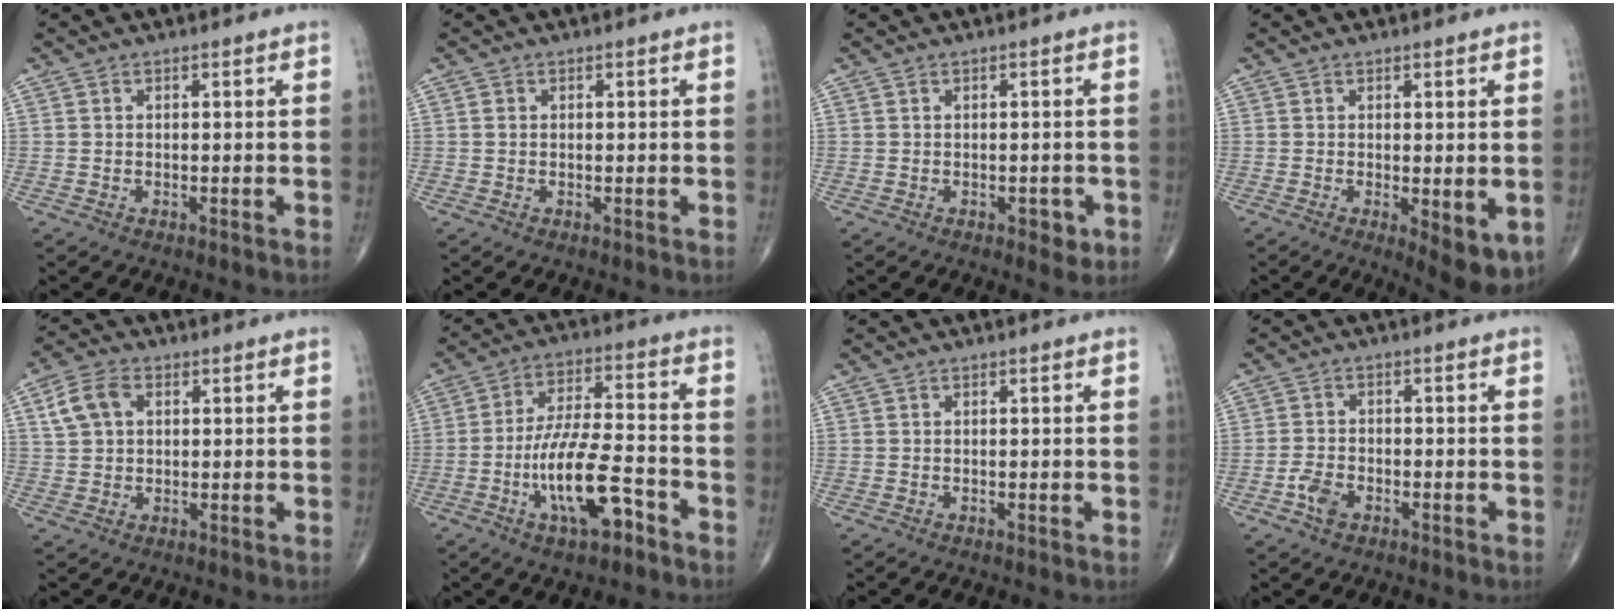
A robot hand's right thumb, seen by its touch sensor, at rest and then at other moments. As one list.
[{"total": 0.9, "force": [0.1, 0.7, 0.4], "torque": [-0.003, 0.001, 0.001]}, {"total": 2.4, "force": [-0.8, 1.5, 1.8], "torque": [-0.007, 0.002, -0.009]}, {"total": 6.7, "force": [-1.4, 2.3, 6.2], "torque": [-0.077, -0.020, -0.014]}, {"total": 6.4, "force": [2.0, 4.4, 4.2], "torque": [-0.080, 0.011, 0.036]}, {"total": 13.5, "force": [-6.0, 4.4, 11.3], "torque": [-0.208, 0.036, -0.103]}, {"total": 0.0}, {"total": 3.8, "force": [-1.9, 2.4, 2.2], "torque": [-0.040, 0.010, -0.038]}]